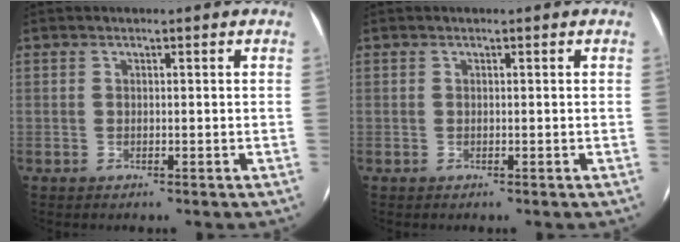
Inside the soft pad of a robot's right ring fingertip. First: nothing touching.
{"total": 0.0}